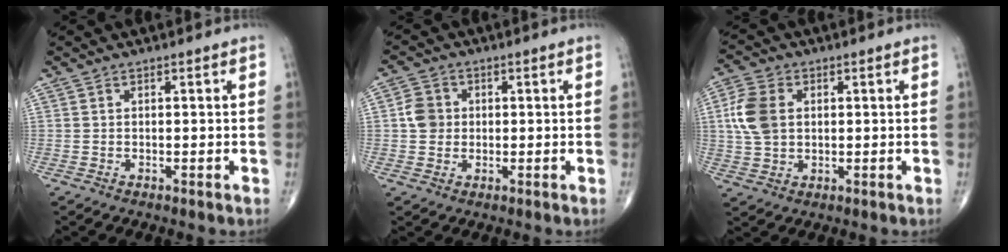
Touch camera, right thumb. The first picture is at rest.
{"total": 4.6, "force": [0.2, 4.1, 2.0], "torque": [-0.023, 0.006, -0.002]}
{"total": 8.5, "force": [1.3, 6.0, 5.9], "torque": [-0.122, 0.006, 0.026]}